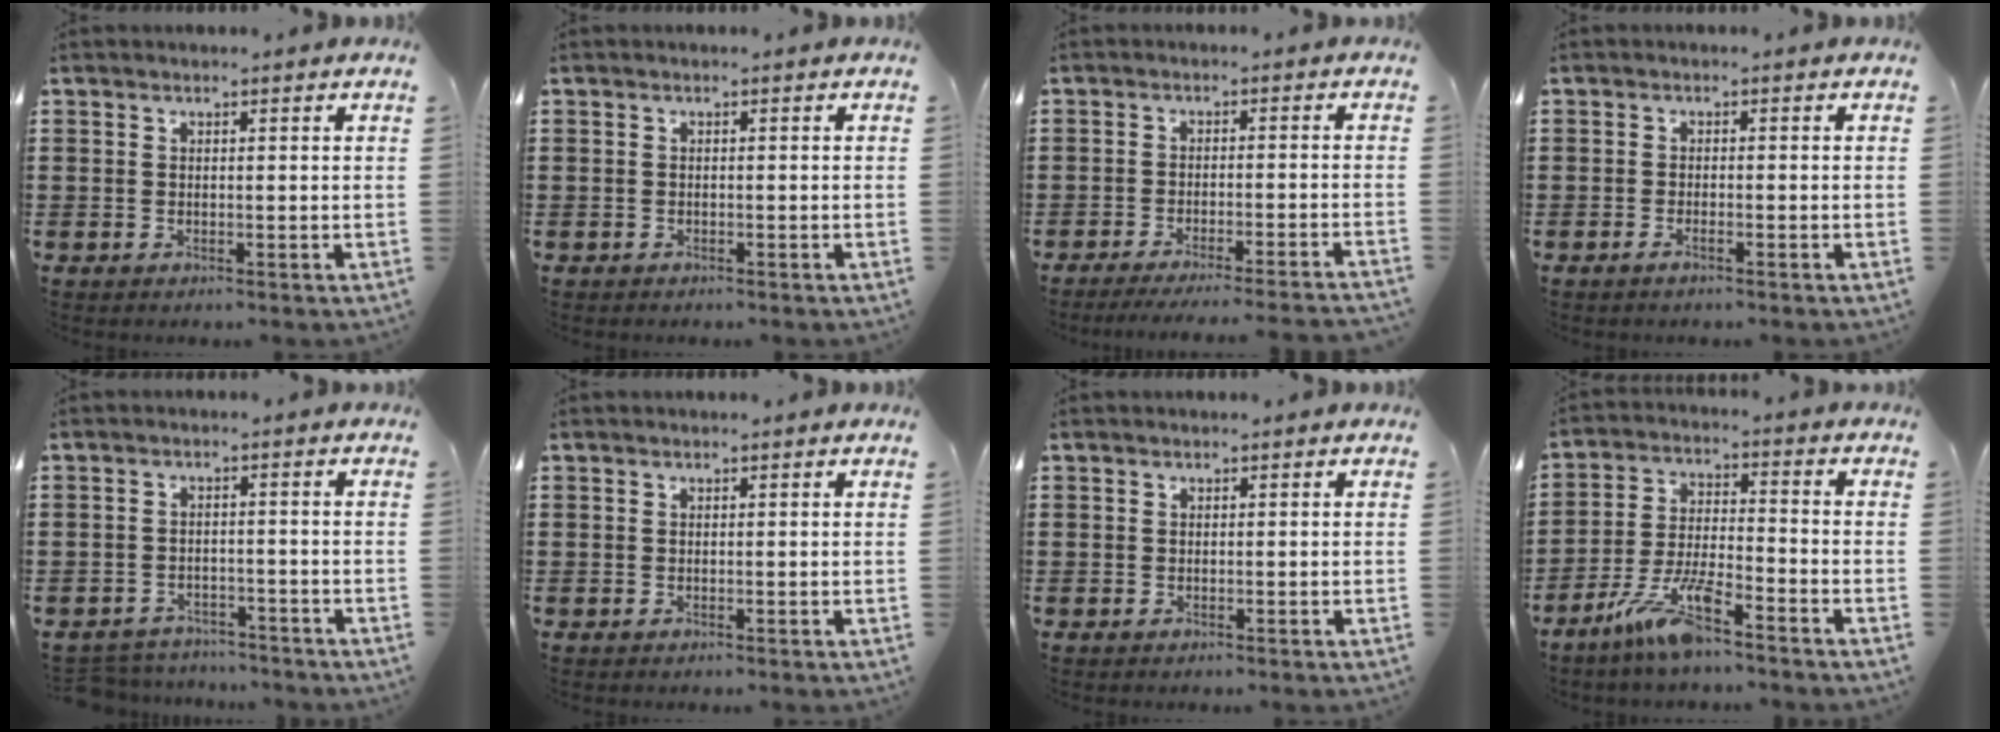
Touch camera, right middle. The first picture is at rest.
{"total": 0.6, "force": [-0.5, 0.3, 0.0], "torque": [0.000, 0.002, -0.012]}
{"total": 3.5, "force": [-3.2, -0.3, 1.2], "torque": [-0.019, -0.006, -0.064]}
{"total": 1.0, "force": [-0.7, 0.1, 0.7], "torque": [-0.014, -0.004, -0.012]}
{"total": 3.5, "force": [-3.4, 0.7, -0.2], "torque": [-0.003, -0.001, -0.075]}
{"total": 0.0}
{"total": 0.0}
{"total": 9.1, "force": [-6.4, 1.5, 6.2], "torque": [-0.143, -0.008, -0.126]}